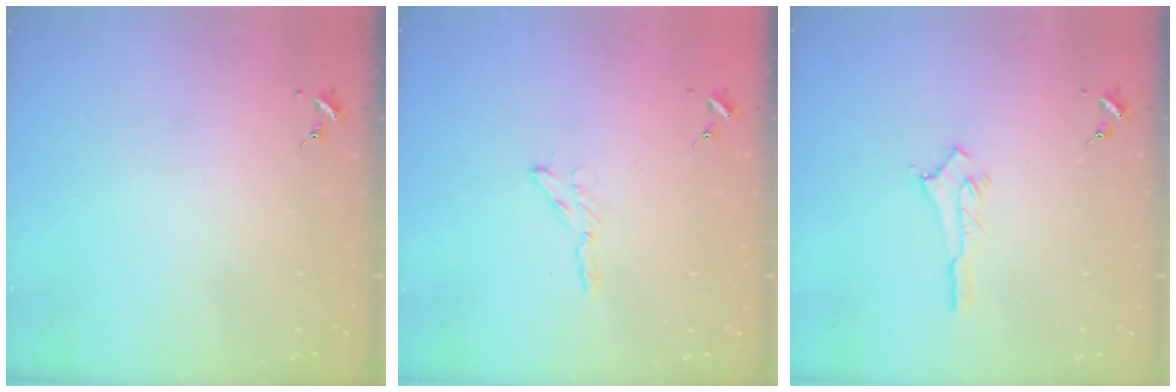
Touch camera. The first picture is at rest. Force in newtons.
{"total": 2.9, "press": 2.9, "slide": 0.3}
{"total": 2.8, "press": 2.8, "slide": 0.3}